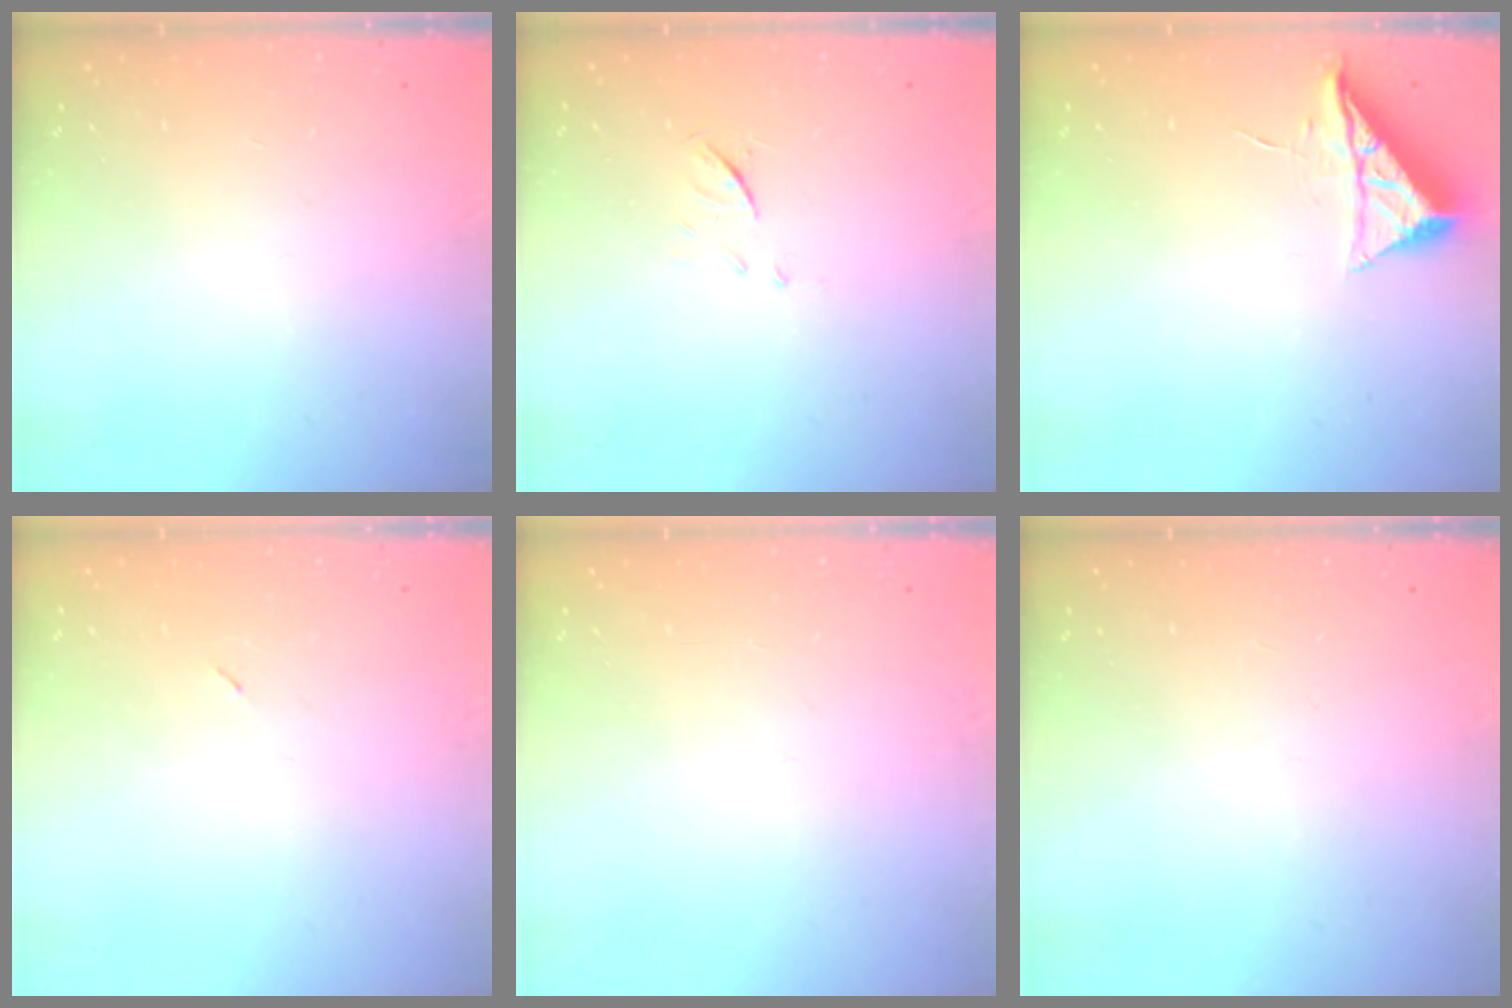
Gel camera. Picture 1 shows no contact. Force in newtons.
{"total": 5.8, "press": 5.8, "slide": 0.5}
{"total": 6.1, "press": 6.1, "slide": 0.7}
{"total": 2.2, "press": 2.1, "slide": 0.9}
{"total": 0.0}
{"total": 0.0}